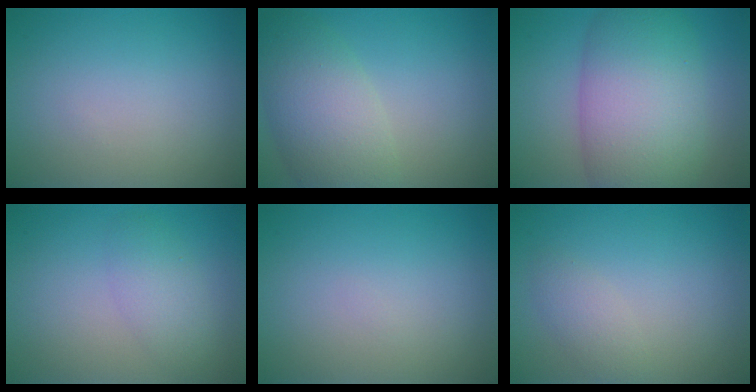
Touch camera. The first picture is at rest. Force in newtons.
{"total": 6.3, "press": 6.2, "slide": 0.5}
{"total": 10.5, "press": 10.5, "slide": 0.3}
{"total": 2.4, "press": 2.4, "slide": 0.2}
{"total": 0.0}
{"total": 1.7, "press": 1.7, "slide": 0.1}